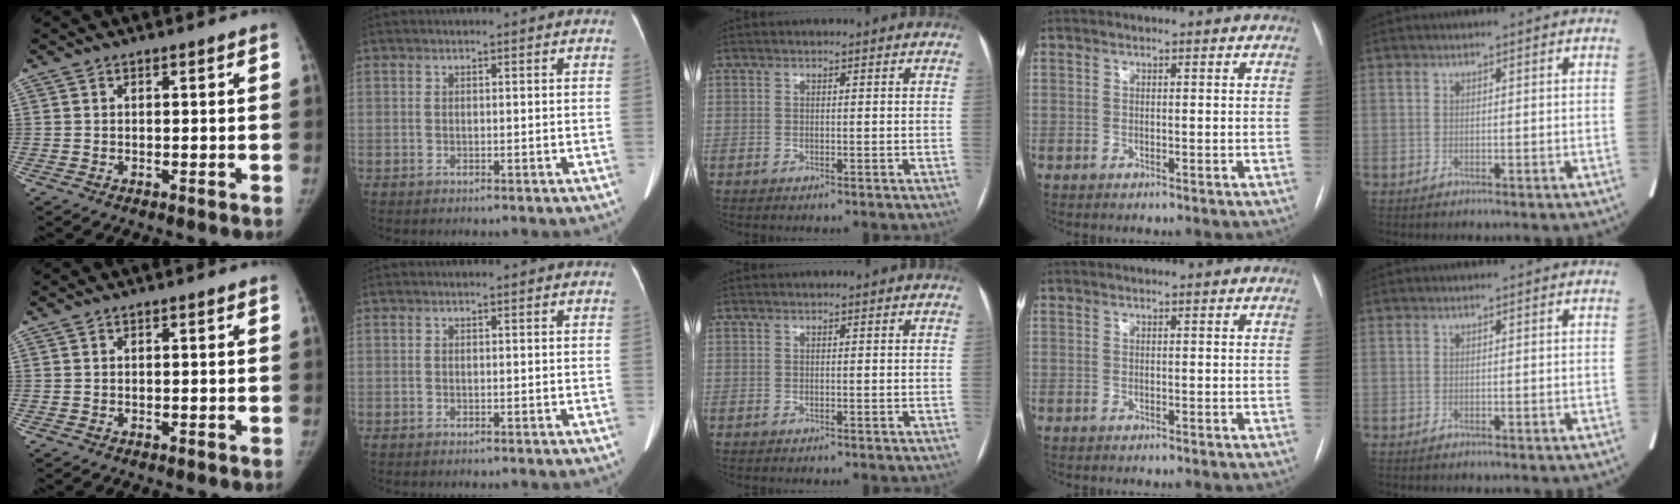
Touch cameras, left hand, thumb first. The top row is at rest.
{}